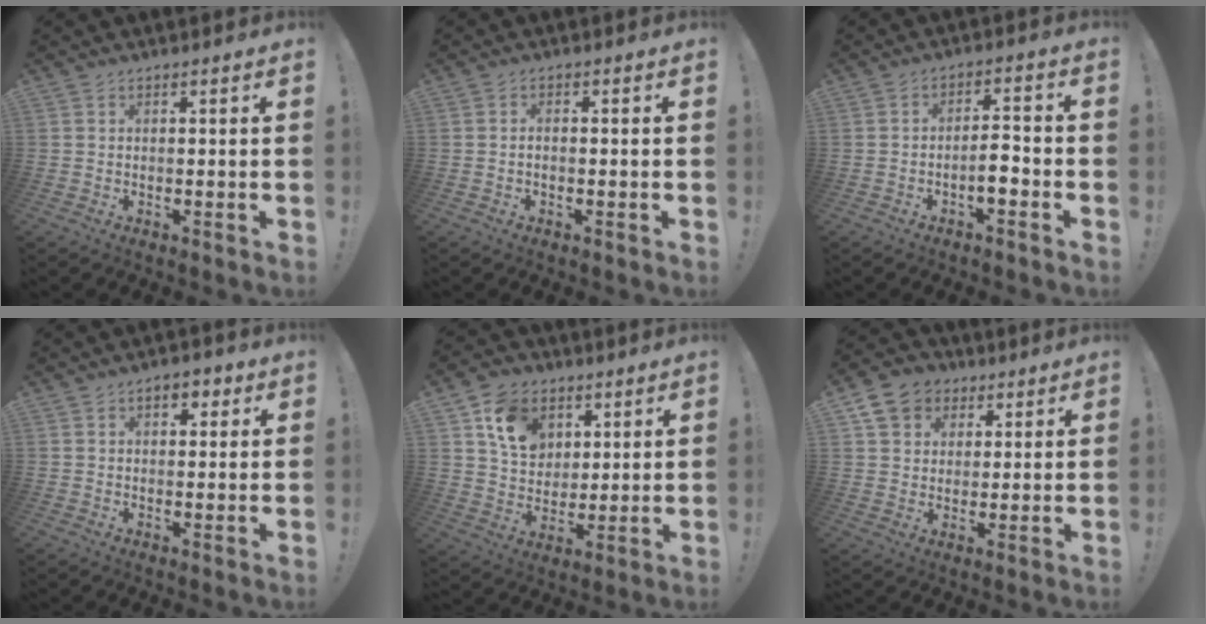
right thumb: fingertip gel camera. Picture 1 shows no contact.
{"total": 1.1, "force": [-0.4, 0.5, 0.8], "torque": [-0.015, 0.004, -0.007]}
{"total": 5.4, "force": [-2.3, 1.8, 4.6], "torque": [-0.064, 0.008, -0.040]}
{"total": 4.3, "force": [1.7, 2.6, 2.9], "torque": [-0.038, 0.002, 0.026]}
{"total": 12.7, "force": [6.2, 9.6, 5.5], "torque": [-0.088, -0.021, 0.123]}
{"total": 10.3, "force": [4.6, 8.5, 3.5], "torque": [-0.057, -0.014, 0.095]}